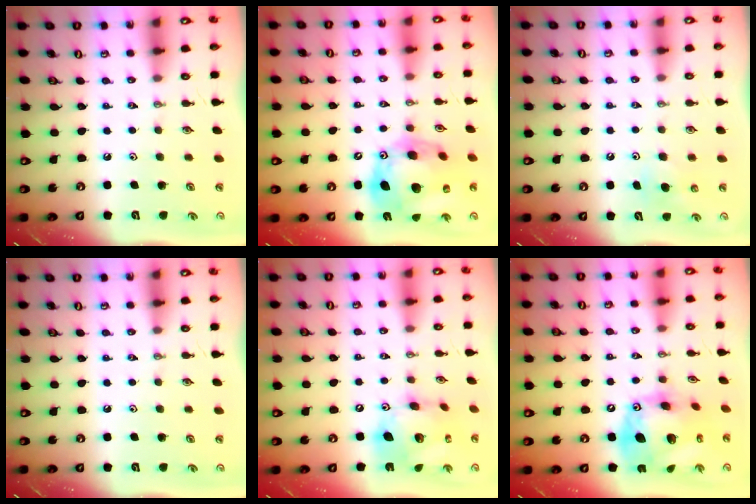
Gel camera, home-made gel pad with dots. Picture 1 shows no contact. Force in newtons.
{"total": 19.6, "press": 19.4, "slide": 2.7}
{"total": 4.9, "press": 4.8, "slide": 0.9}
{"total": 0.0}
{"total": 17.0, "press": 16.9, "slide": 2.0}
{"total": 21.2, "press": 21.1, "slide": 2.5}